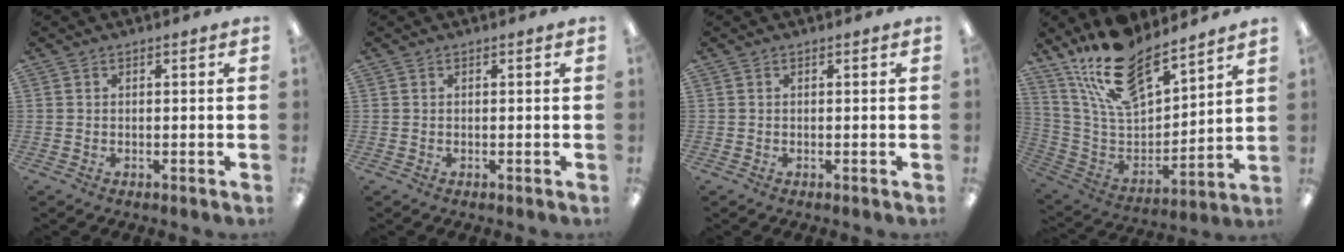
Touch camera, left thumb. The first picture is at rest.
{"total": 0.0}
{"total": 0.0}
{"total": 19.1, "force": [15.0, 7.6, 9.1], "torque": [-0.180, -0.088, 0.268]}